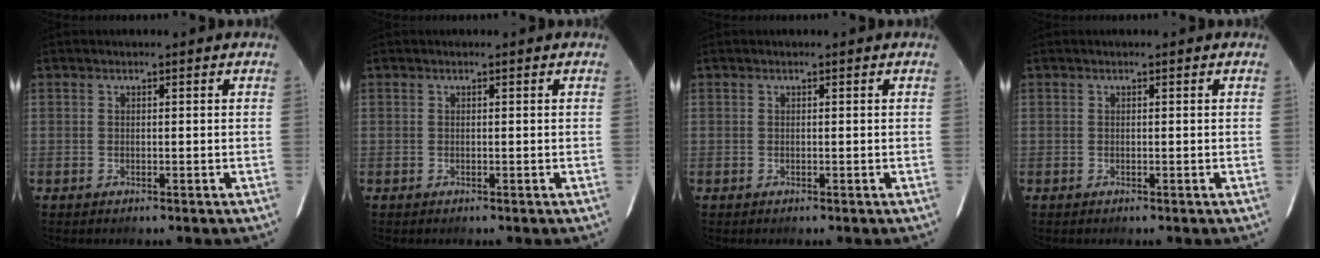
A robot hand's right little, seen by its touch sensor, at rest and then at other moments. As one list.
[{"total": 0.0}, {"total": 0.0}, {"total": 0.0}]